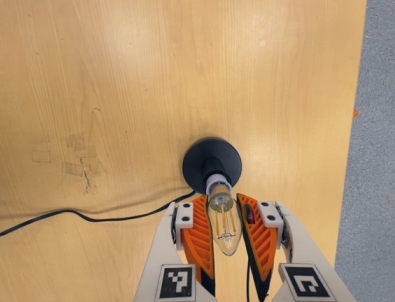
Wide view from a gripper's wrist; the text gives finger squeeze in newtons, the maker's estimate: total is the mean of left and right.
{"total": 21.4, "left": 23.4, "right": 19.5}